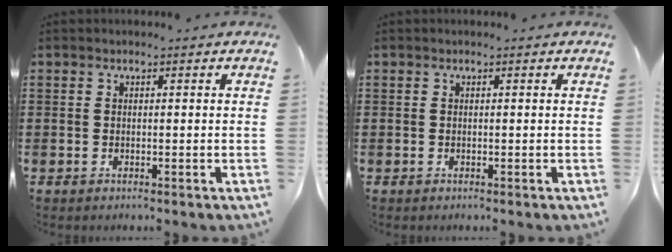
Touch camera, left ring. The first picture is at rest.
{"total": 0.0}